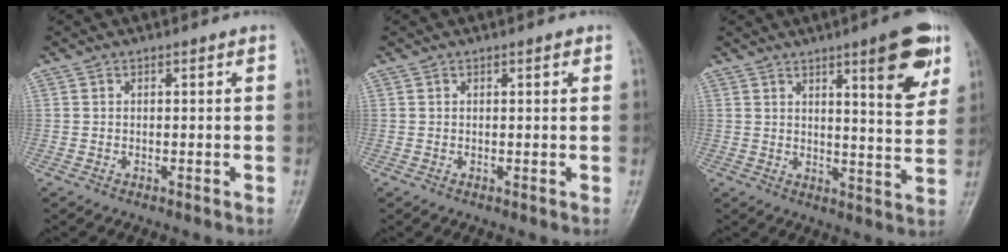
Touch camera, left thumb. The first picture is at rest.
{"total": 0.9, "force": [0.5, 0.3, 0.7], "torque": [-0.008, 0.000, 0.005]}
{"total": 12.0, "force": [6.2, 2.7, 9.9], "torque": [-0.112, -0.033, 0.082]}